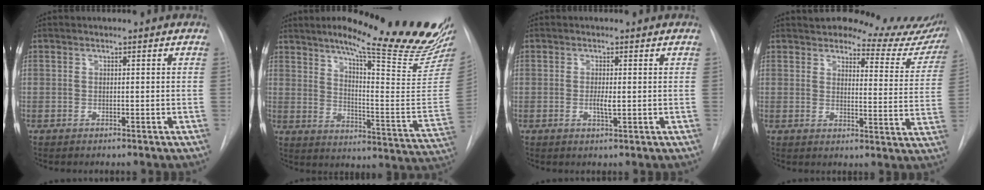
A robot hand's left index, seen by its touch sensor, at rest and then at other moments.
{"total": 23.5, "force": [18.9, 1.2, 13.8], "torque": [-0.197, -0.084, 0.247]}
{"total": 1.7, "force": [-0.2, 0.3, 1.6], "torque": [-0.034, -0.005, -0.003]}
{"total": 17.3, "force": [16.2, 4.7, 3.5], "torque": [-0.006, -0.064, 0.163]}